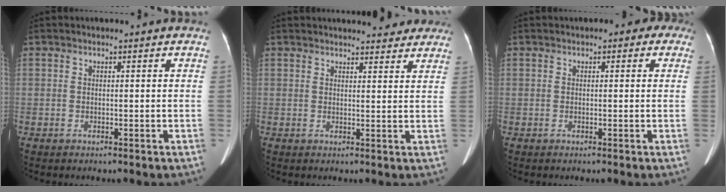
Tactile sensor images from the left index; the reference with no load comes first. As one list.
[{"total": 10.8, "force": [9.9, 2.9, 3.2], "torque": [-0.018, 0.008, 0.106]}, {"total": 2.7, "force": [1.1, 1.7, 1.7], "torque": [-0.010, 0.022, 0.006]}]